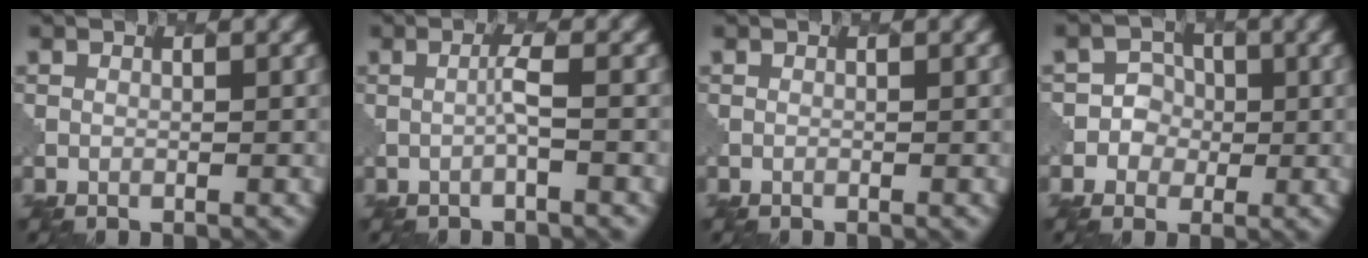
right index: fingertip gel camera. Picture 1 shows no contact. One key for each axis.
{"total": 1.2, "fx": -0.1, "fy": -0.1, "fz": 1.2, "tx": -0.024, "ty": 0.002, "tz": -0.006}
{"total": 0.0}
{"total": 2.9, "fx": -0.2, "fy": 2.8, "fz": 0.5, "tx": 0.010, "ty": 0.009, "tz": -0.016}